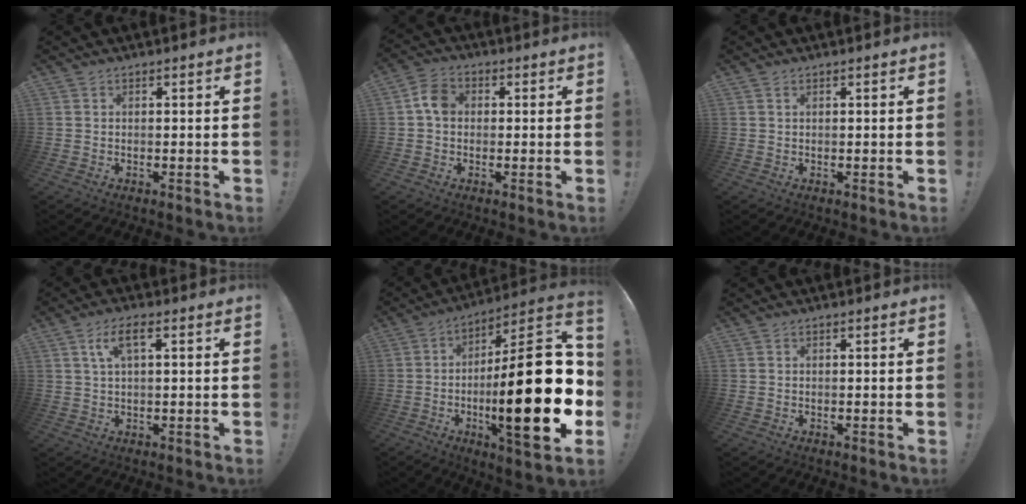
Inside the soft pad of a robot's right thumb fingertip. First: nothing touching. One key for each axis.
{"total": 6.3, "fx": 0.4, "fy": 4.7, "fz": 4.1, "tx": -0.066, "ty": 0.012, "tz": 0.009}
{"total": 0.5, "fx": 0.3, "fy": 0.2, "fz": 0.4, "tx": -0.008, "ty": 0.001, "tz": 0.006}
{"total": 5.6, "fx": 2.0, "fy": 1.6, "fz": 5.0, "tx": -0.092, "ty": 0.007, "tz": 0.032}
{"total": 29.9, "fx": -4.1, "fy": 7.6, "fz": 28.7, "tx": -0.451, "ty": 0.016, "tz": -0.063}
{"total": 0.0}